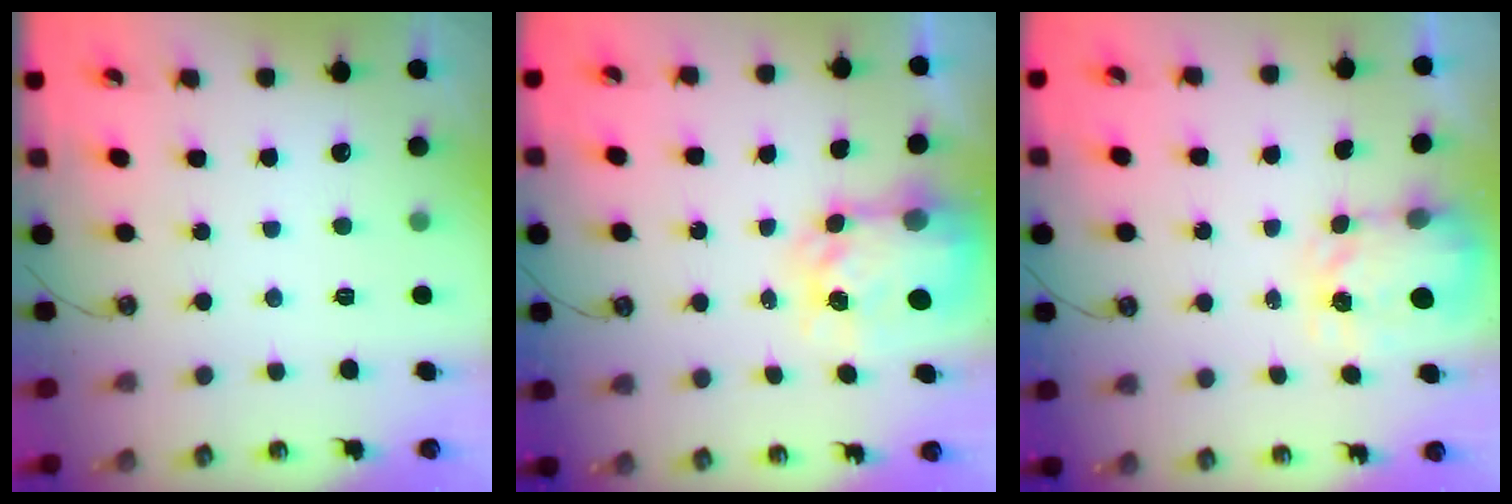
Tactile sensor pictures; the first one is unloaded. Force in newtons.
{"total": 6.0, "press": 6.0, "slide": 0.6}
{"total": 3.6, "press": 3.6, "slide": 0.4}